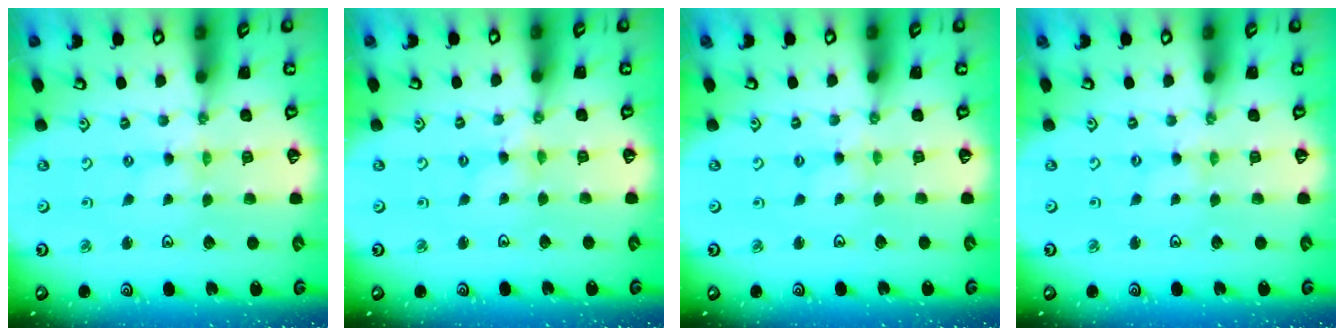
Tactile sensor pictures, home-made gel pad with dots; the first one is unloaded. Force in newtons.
{"total": 1.1, "press": 1.0, "slide": 0.2}
{"total": 2.1, "press": 2.1, "slide": 0.4}
{"total": 0.0}